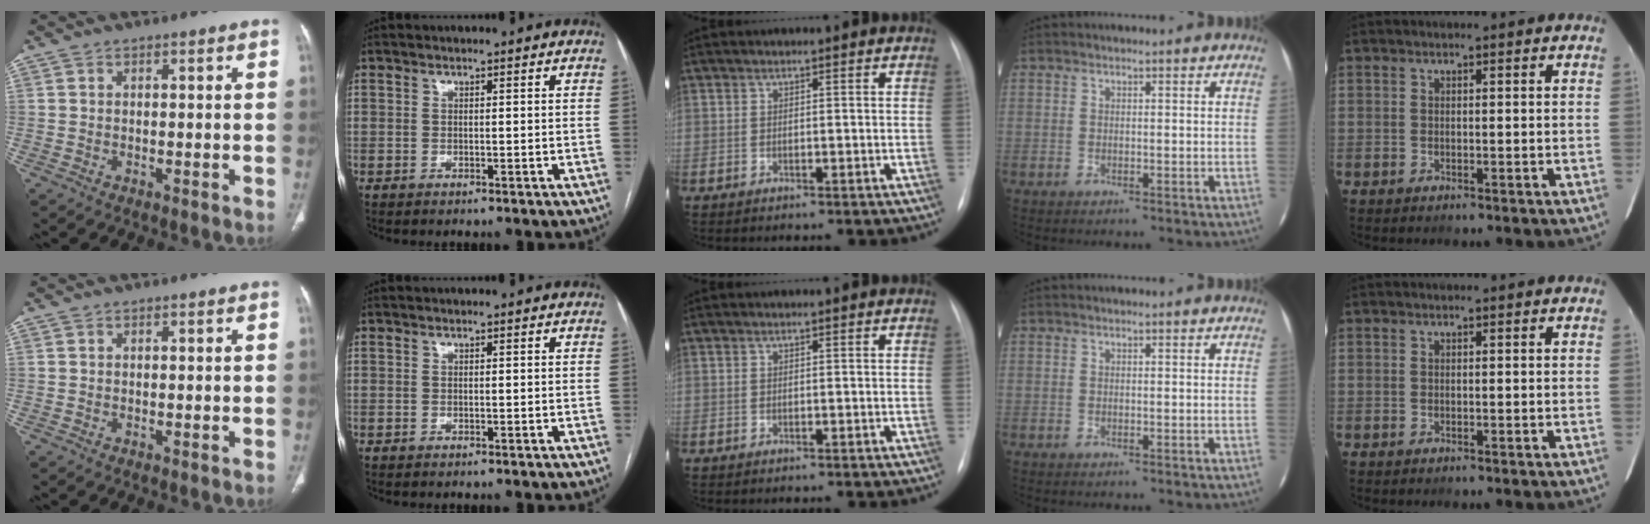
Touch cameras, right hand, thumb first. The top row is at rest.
{}